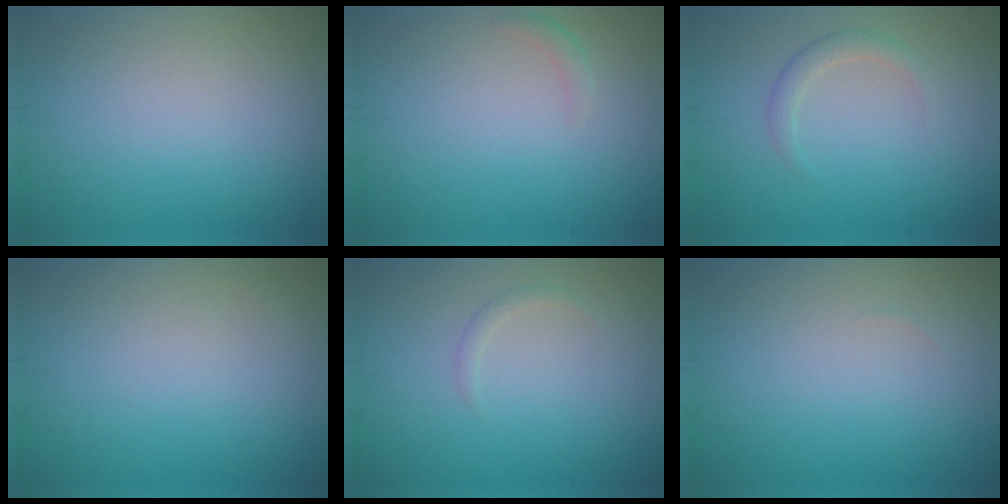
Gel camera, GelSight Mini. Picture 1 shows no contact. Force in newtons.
{"total": 0.8, "press": 0.8, "slide": 0.0}
{"total": 1.6, "press": 1.6, "slide": 0.1}
{"total": 0.0}
{"total": 0.8, "press": 0.8, "slide": 0.0}
{"total": 0.0}